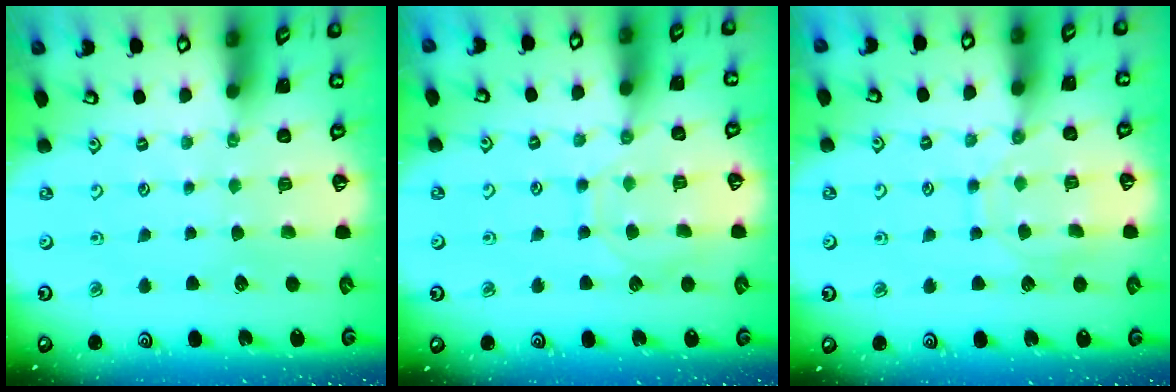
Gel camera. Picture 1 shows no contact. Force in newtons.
{"total": 7.9, "press": 7.8, "slide": 0.8}
{"total": 10.1, "press": 10.1, "slide": 0.7}